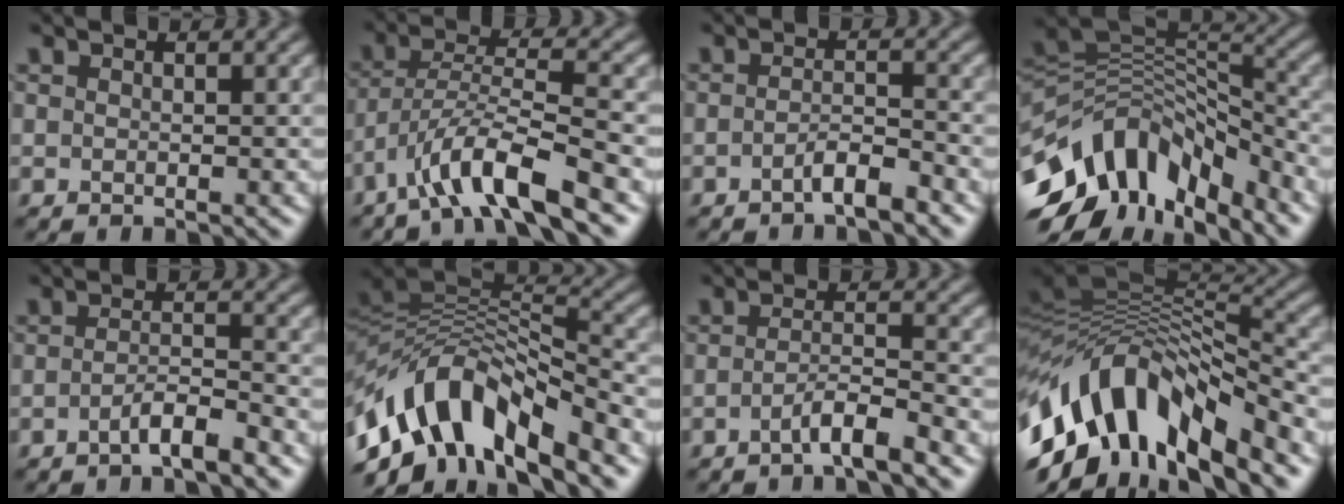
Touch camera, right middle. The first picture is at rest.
{"total": 7.1, "force": [-4.7, 1.2, 5.1], "torque": [-0.093, 0.007, -0.090]}
{"total": 2.3, "force": [-1.5, 0.4, 1.7], "torque": [-0.028, 0.008, -0.030]}
{"total": 12.5, "force": [-7.1, 6.8, 7.7], "torque": [-0.142, 0.022, -0.133]}
{"total": 2.8, "force": [-1.7, 0.4, 2.1], "torque": [-0.034, 0.007, -0.037]}
{"total": 10.9, "force": [-5.6, 4.9, 8.0], "torque": [-0.137, 0.018, -0.112]}
{"total": 3.1, "force": [-1.9, 0.4, 2.4], "torque": [-0.037, 0.006, -0.044]}
{"total": 13.7, "force": [-4.8, 6.8, 10.9], "torque": [-0.207, 0.021, -0.087]}